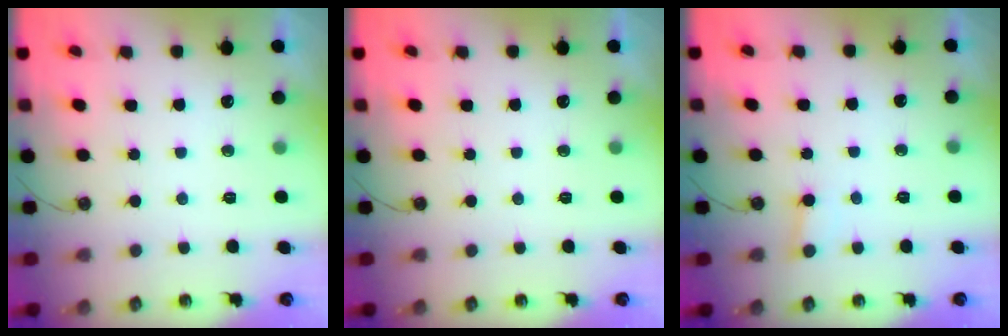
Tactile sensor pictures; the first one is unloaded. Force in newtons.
{"total": 0.0}
{"total": 2.6, "press": 2.6, "slide": 0.1}